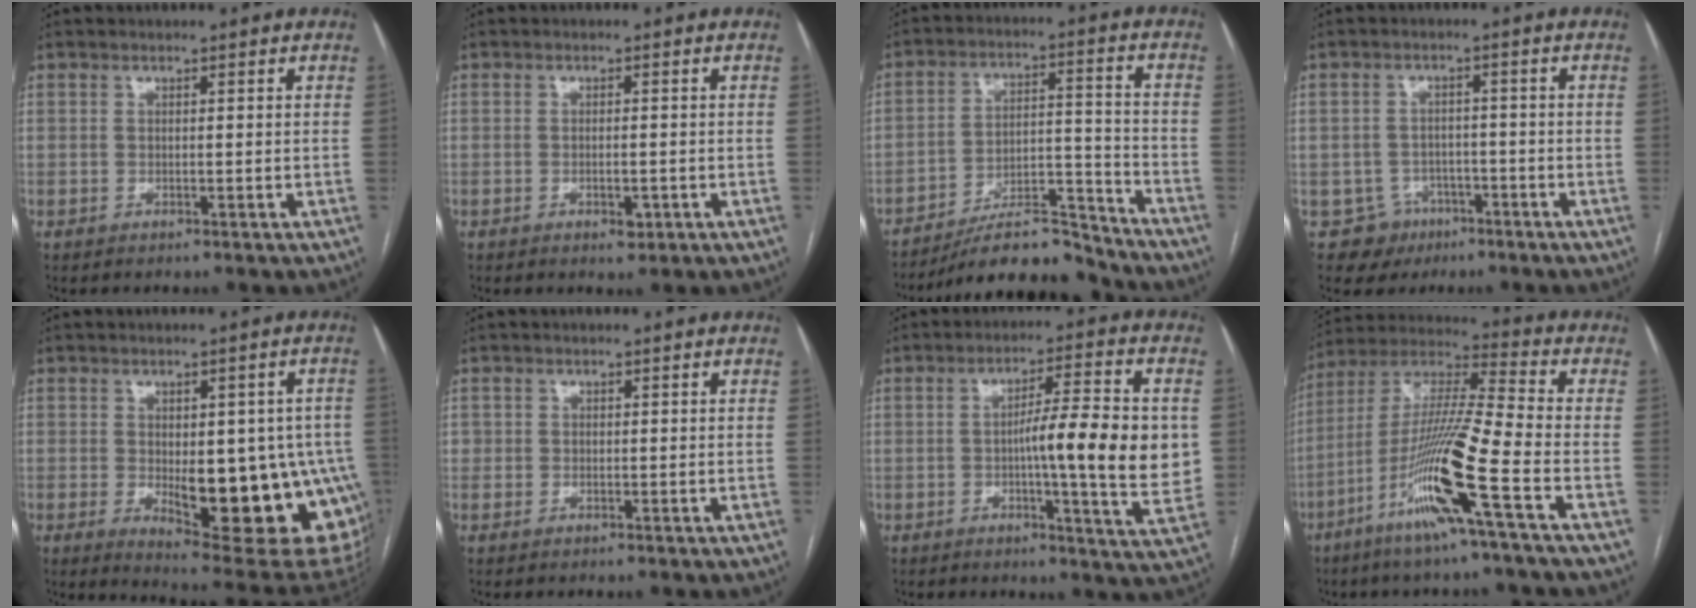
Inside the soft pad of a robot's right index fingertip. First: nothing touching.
{"total": 2.1, "force": [-1.0, 0.9, 1.7], "torque": [-0.025, -0.003, -0.011]}
{"total": 12.7, "force": [-11.7, 2.5, 4.1], "torque": [-0.054, 0.038, -0.195]}
{"total": 5.0, "force": [-2.5, 4.3, -0.2], "torque": [0.010, 0.013, -0.033]}
{"total": 19.2, "force": [-4.2, 6.6, 17.6], "torque": [-0.149, 0.008, -0.029]}
{"total": 0.9, "force": [-0.1, 0.9, 0.1], "torque": [0.010, 0.001, -0.004]}
{"total": 13.9, "force": [-0.3, 1.3, 13.8], "torque": [-0.197, 0.004, -0.008]}
{"total": 15.8, "force": [-7.2, -1.1, 14.0], "torque": [-0.279, -0.018, -0.144]}